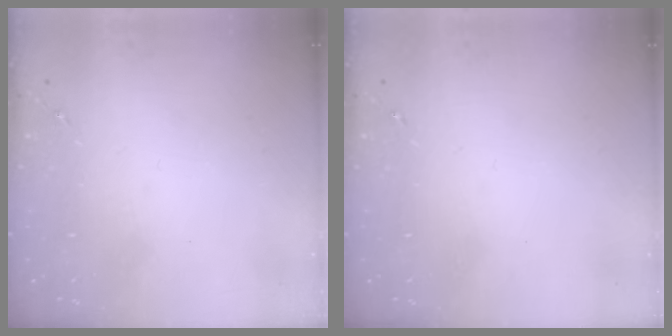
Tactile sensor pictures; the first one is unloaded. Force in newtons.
{"total": 0.0}